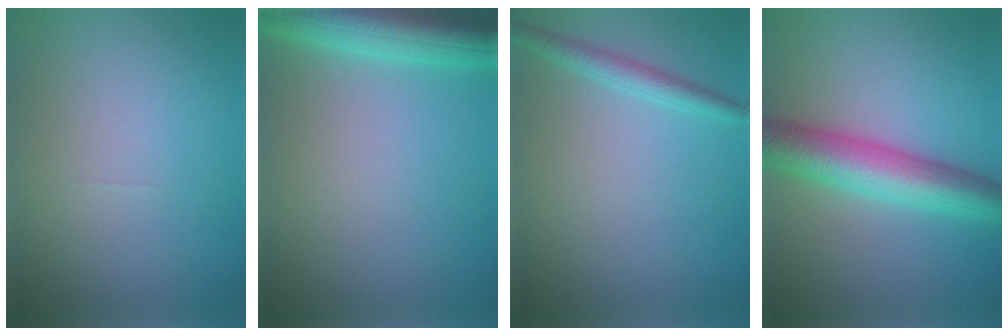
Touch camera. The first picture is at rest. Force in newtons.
{"total": 7.7, "press": 7.7, "slide": 0.5}
{"total": 2.0, "press": 2.0, "slide": 0.0}
{"total": 7.4, "press": 7.4, "slide": 0.0}